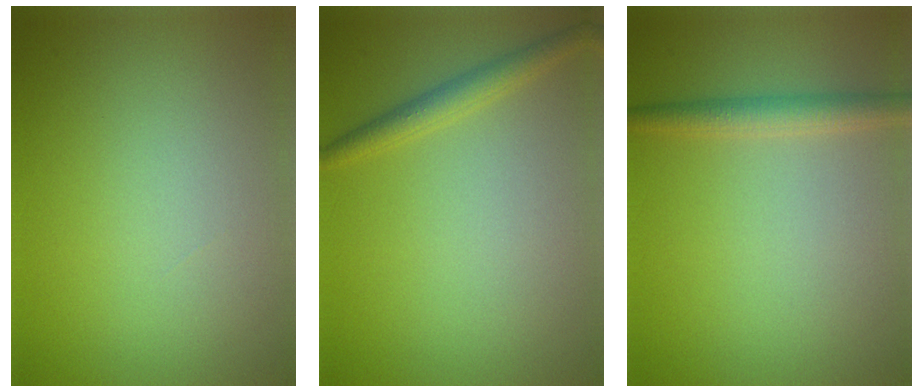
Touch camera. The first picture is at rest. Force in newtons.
{"total": 2.0, "press": 2.0, "slide": 0.0}
{"total": 2.3, "press": 2.3, "slide": 0.1}